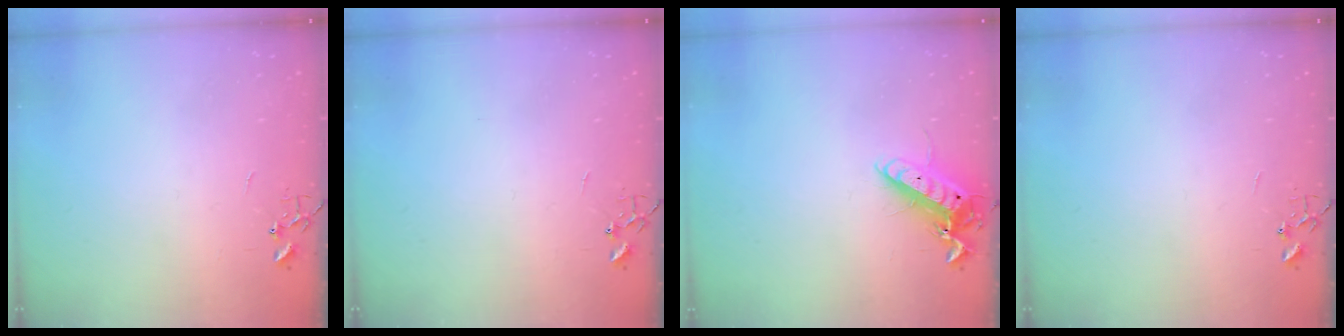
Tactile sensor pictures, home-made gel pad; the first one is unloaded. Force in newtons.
{"total": 0.0}
{"total": 13.0, "press": 12.9, "slide": 1.9}
{"total": 0.0}